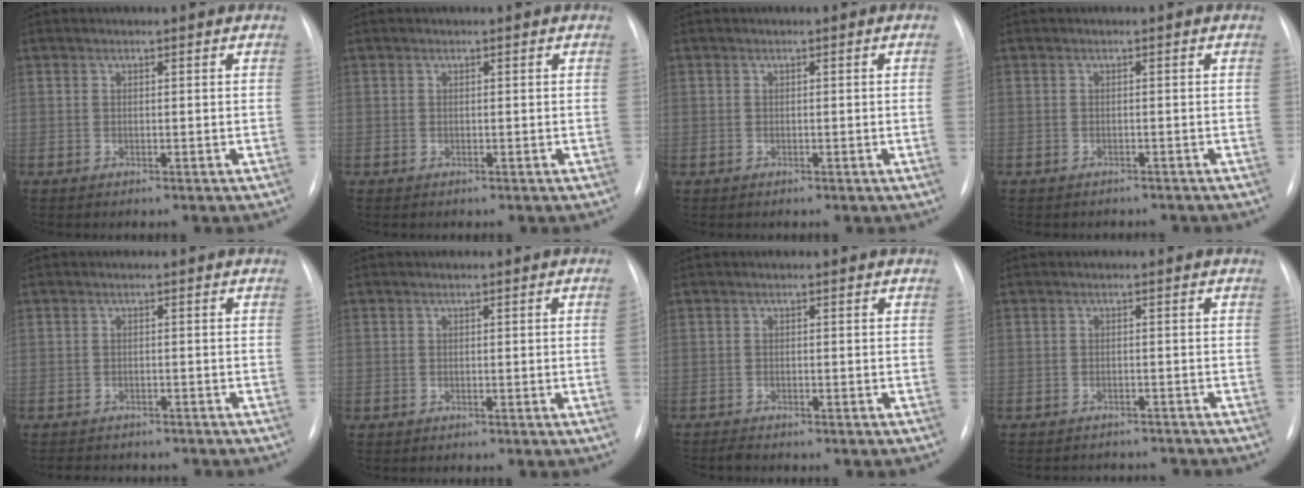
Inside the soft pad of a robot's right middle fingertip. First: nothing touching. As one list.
[{"total": 0.0}, {"total": 0.8, "force": [-0.1, -0.2, 0.8], "torque": [-0.014, 0.001, 0.003]}, {"total": 3.2, "force": [-2.9, 1.2, 0.6], "torque": [-0.010, -0.003, -0.032]}, {"total": 5.4, "force": [-4.9, 2.0, 1.4], "torque": [-0.022, -0.003, -0.060]}, {"total": 1.3, "force": [-0.2, -0.4, 1.2], "torque": [-0.020, 0.000, 0.000]}, {"total": 1.4, "force": [-1.4, 0.0, 0.2], "torque": [-0.004, -0.005, -0.022]}, {"total": 6.5, "force": [-6.3, 1.6, 0.8], "torque": [-0.010, 0.003, -0.072]}]